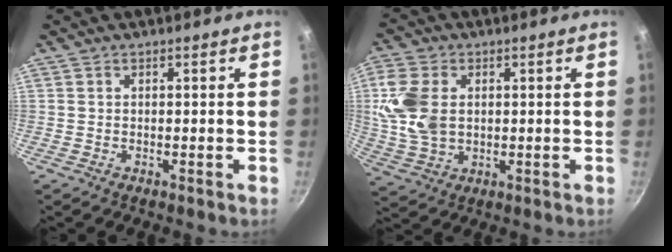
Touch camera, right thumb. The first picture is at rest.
{"total": 10.6, "force": [1.5, 7.4, 7.5], "torque": [-0.145, -0.004, 0.031]}